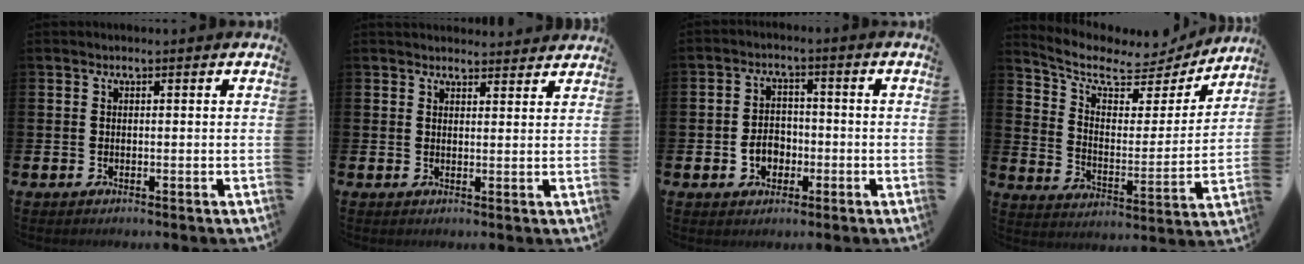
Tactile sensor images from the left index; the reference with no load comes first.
{"total": 2.8, "force": [2.8, 0.6, 0.0], "torque": [0.006, -0.017, 0.049]}
{"total": 3.9, "force": [-1.3, 3.1, 2.1], "torque": [-0.031, 0.000, -0.030]}
{"total": 7.9, "force": [6.8, 3.0, 2.8], "torque": [-0.091, -0.051, 0.111]}